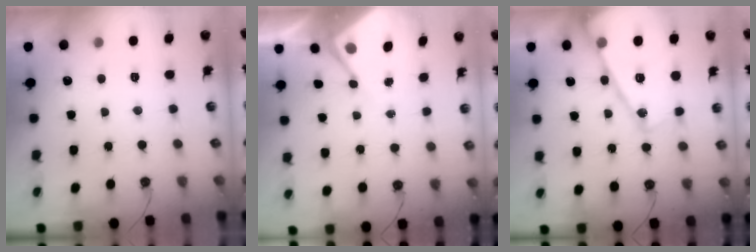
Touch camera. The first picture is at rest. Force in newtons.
{"total": 5.4, "press": 5.3, "slide": 0.6}
{"total": 22.4, "press": 22.3, "slide": 2.1}